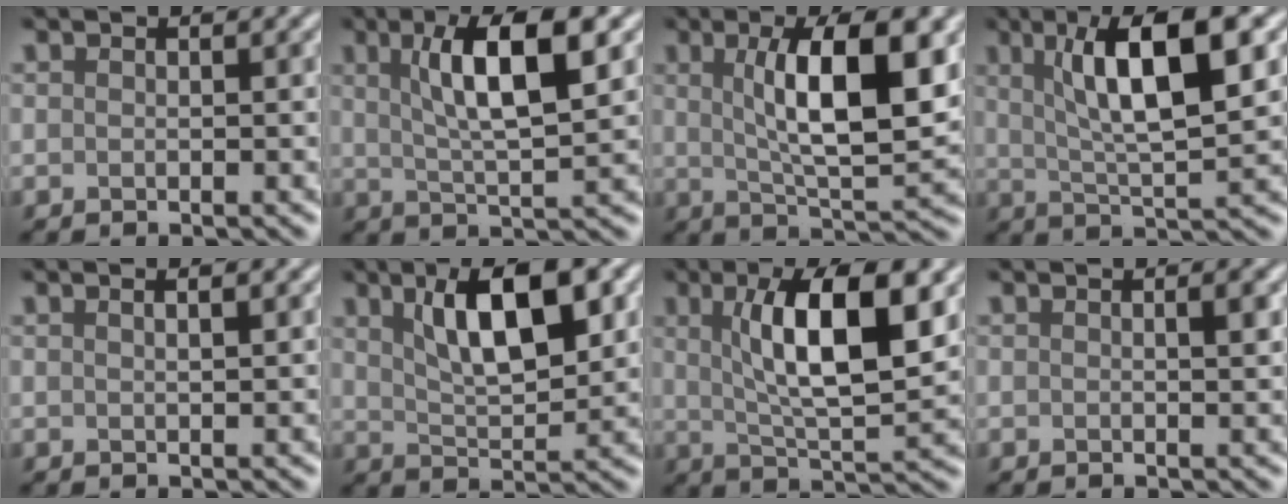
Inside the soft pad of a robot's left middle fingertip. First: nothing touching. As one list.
[{"total": 7.1, "force": [2.0, 1.6, 6.6], "torque": [-0.104, 0.006, 0.040]}, {"total": 8.8, "force": [1.8, 2.4, 8.2], "torque": [-0.121, -0.006, 0.038]}, {"total": 8.7, "force": [2.7, 2.1, 8.0], "torque": [-0.121, 0.003, 0.051]}, {"total": 1.9, "force": [0.9, 0.8, 1.5], "torque": [-0.004, 0.001, -0.004]}, {"total": 7.3, "force": [2.7, 2.5, 6.3], "torque": [-0.102, 0.004, 0.048]}, {"total": 8.7, "force": [2.1, 2.4, 8.1], "torque": [-0.124, -0.003, 0.043]}, {"total": 1.1, "force": [0.2, 0.2, 1.1], "torque": [-0.013, 0.002, 0.001]}]